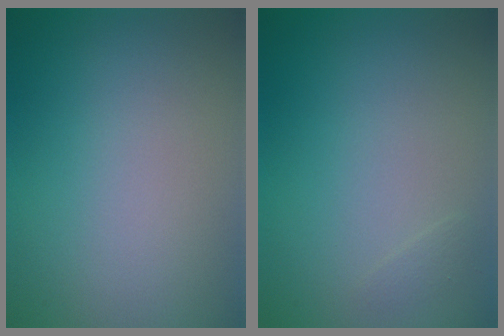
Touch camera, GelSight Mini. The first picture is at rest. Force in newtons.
{"total": 0.5, "press": 0.5, "slide": 0.1}